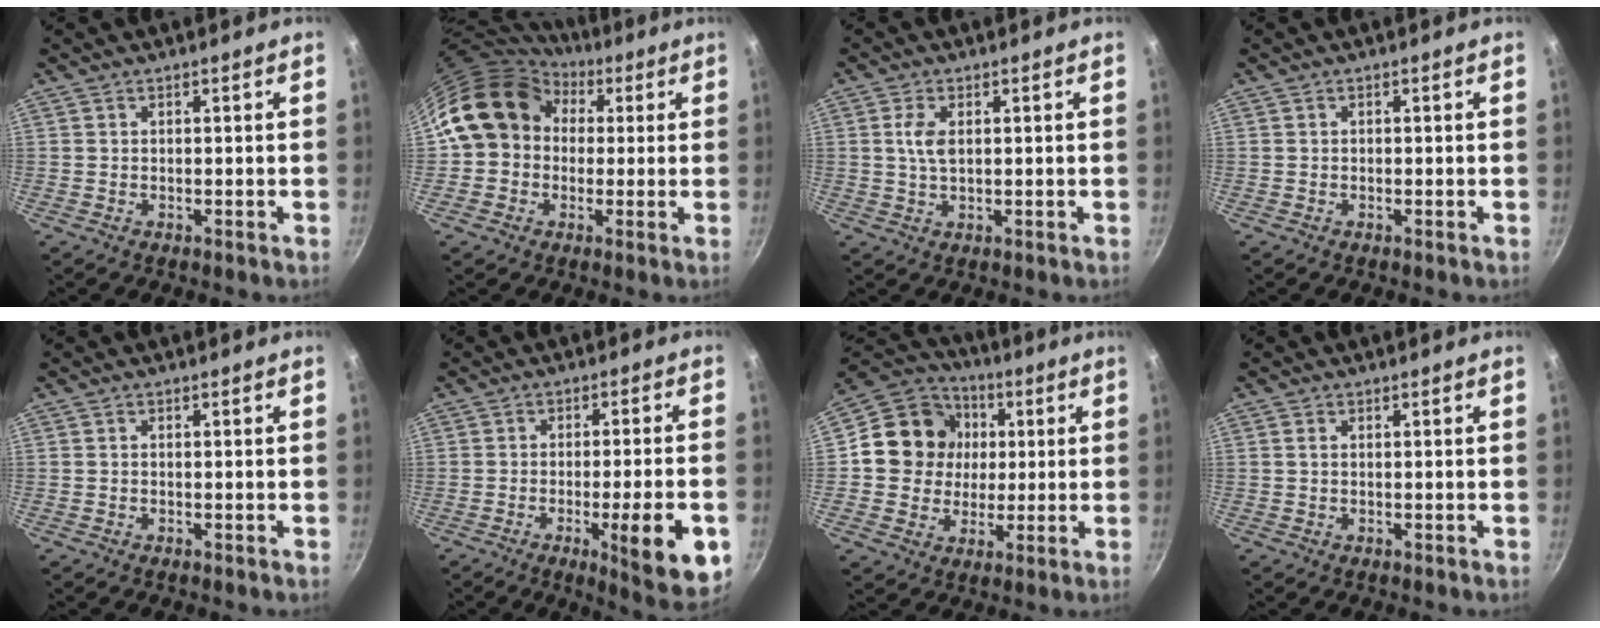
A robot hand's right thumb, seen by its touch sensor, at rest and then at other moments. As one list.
[{"total": 14.3, "force": [3.0, 12.1, 7.1], "torque": [-0.097, 0.031, 0.039]}, {"total": 3.9, "force": [0.8, 2.0, 3.3], "torque": [-0.065, 0.002, 0.015]}, {"total": 0.0}, {"total": 0.0}, {"total": 13.7, "force": [-4.6, 2.7, 12.6], "torque": [-0.155, 0.013, -0.059]}, {"total": 15.2, "force": [1.9, 13.9, 6.0], "torque": [-0.074, 0.019, 0.024]}, {"total": 0.8, "force": [0.2, 0.5, 0.6], "torque": [-0.011, 0.001, 0.003]}]